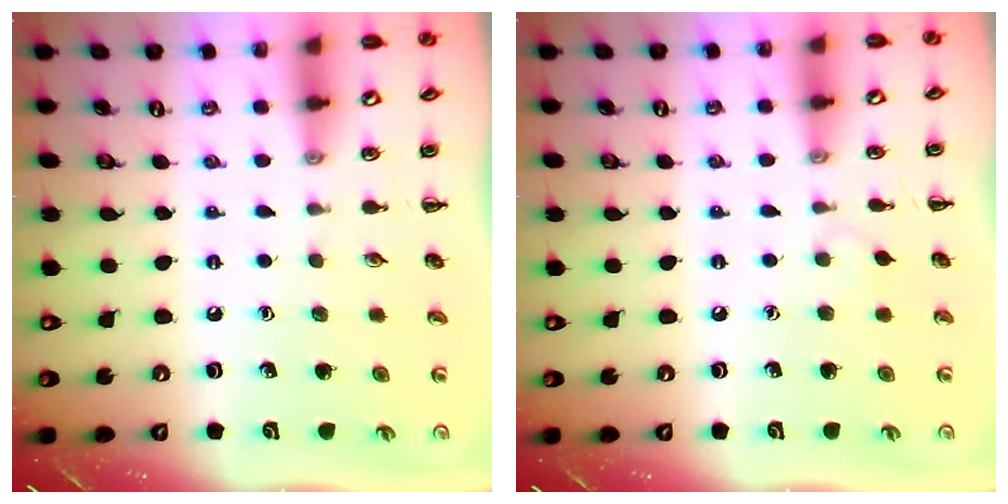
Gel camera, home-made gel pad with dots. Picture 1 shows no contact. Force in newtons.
{"total": 3.1, "press": 2.9, "slide": 1.3}